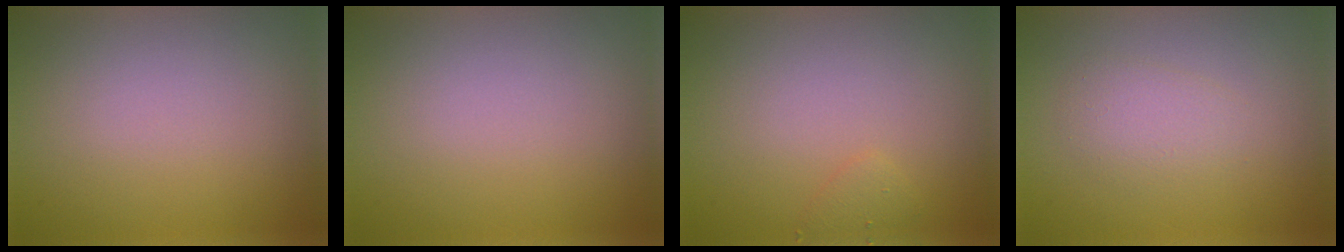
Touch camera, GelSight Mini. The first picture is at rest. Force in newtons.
{"total": 0.0}
{"total": 0.9, "press": 0.9, "slide": 0.0}
{"total": 1.8, "press": 1.8, "slide": 0.1}